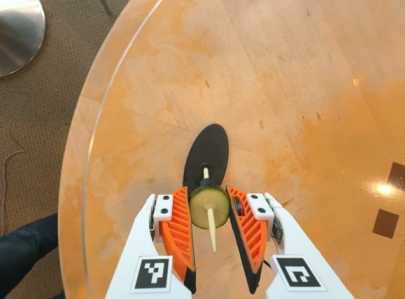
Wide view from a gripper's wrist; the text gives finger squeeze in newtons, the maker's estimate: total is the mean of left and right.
{"total": 9.8, "left": 9.1, "right": 10.4}